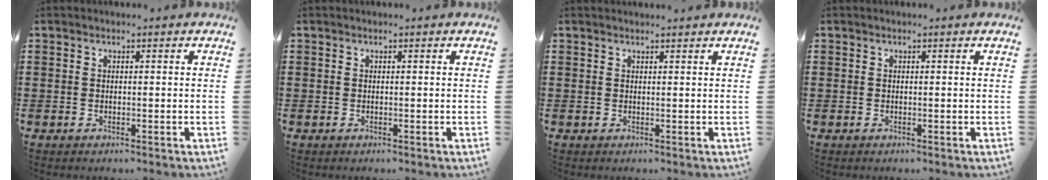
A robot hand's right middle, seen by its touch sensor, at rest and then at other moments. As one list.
[{"total": 0.0}, {"total": 0.7, "force": [0.7, 0.0, 0.1], "torque": [0.004, -0.005, 0.013]}, {"total": 0.0}]